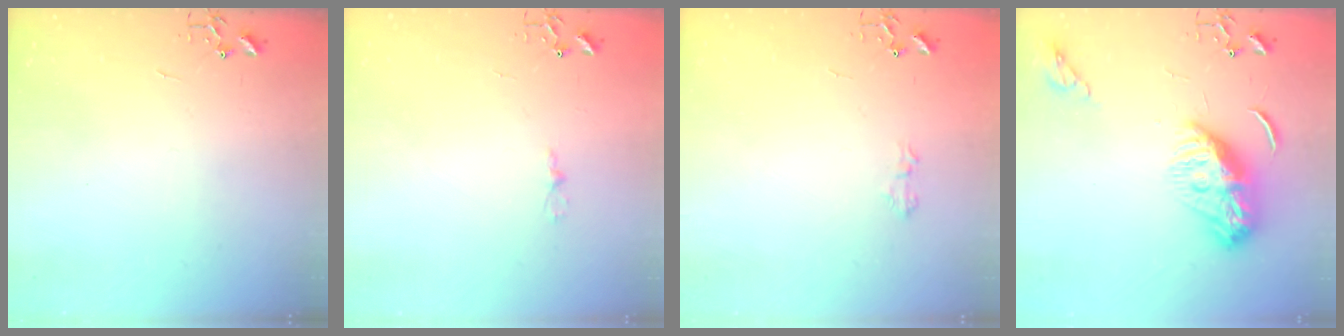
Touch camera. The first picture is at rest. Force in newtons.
{"total": 2.4, "press": 2.4, "slide": 0.3}
{"total": 5.2, "press": 5.1, "slide": 0.8}
{"total": 11.5, "press": 11.4, "slide": 0.6}